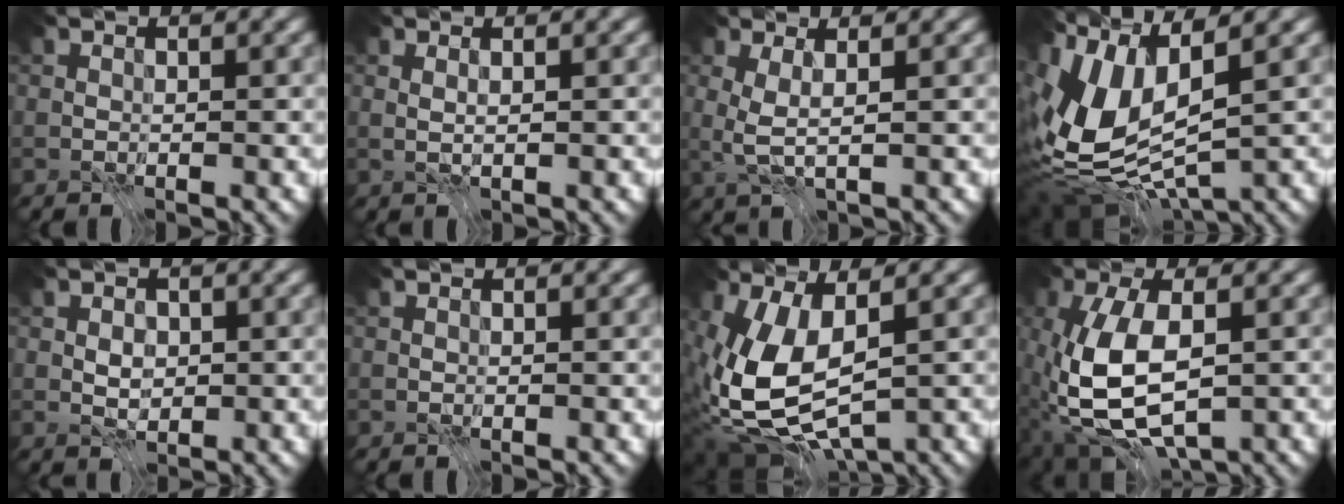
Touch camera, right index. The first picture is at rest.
{"total": 0.6, "force": [0.1, -0.4, 0.4], "torque": [-0.012, -0.002, 0.002]}
{"total": 2.0, "force": [0.1, 0.1, 2.0], "torque": [-0.049, -0.003, 0.000]}
{"total": 11.7, "force": [0.2, 5.8, 10.1], "torque": [-0.243, -0.006, 0.009]}
{"total": 1.6, "force": [-0.3, 1.2, 1.1], "torque": [-0.018, -0.003, -0.004]}
{"total": 0.0}
{"total": 9.8, "force": [-0.8, 5.4, 8.1], "torque": [-0.190, -0.028, -0.008]}
{"total": 10.0, "force": [-2.2, 5.3, 8.1], "torque": [-0.189, -0.015, -0.044]}